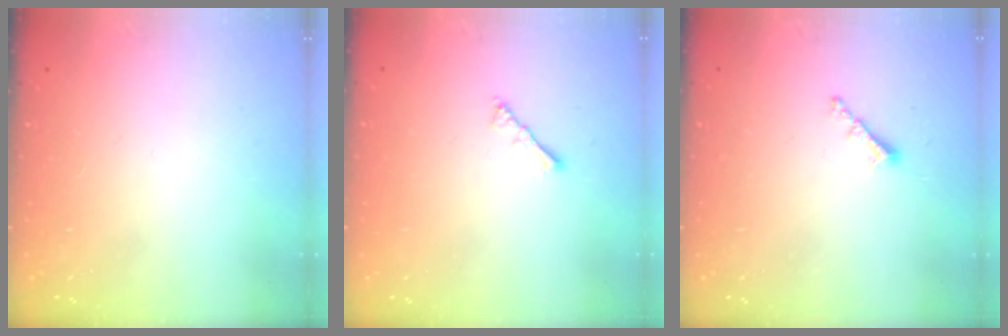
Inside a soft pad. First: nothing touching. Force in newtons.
{"total": 2.2, "press": 2.1, "slide": 0.5}
{"total": 1.8, "press": 1.7, "slide": 0.5}